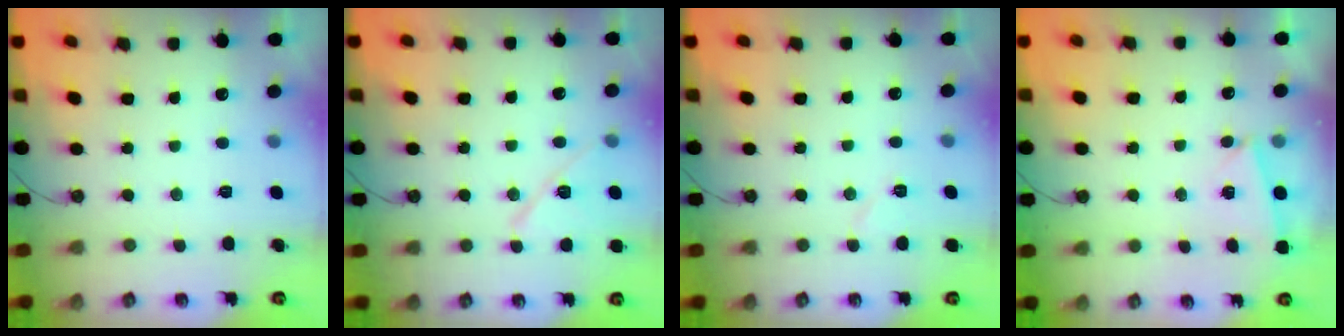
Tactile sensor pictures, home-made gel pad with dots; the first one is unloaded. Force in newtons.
{"total": 10.0, "press": 10.0, "slide": 0.7}
{"total": 5.6, "press": 4.9, "slide": 2.7}
{"total": 1.7, "press": 1.7, "slide": 0.4}